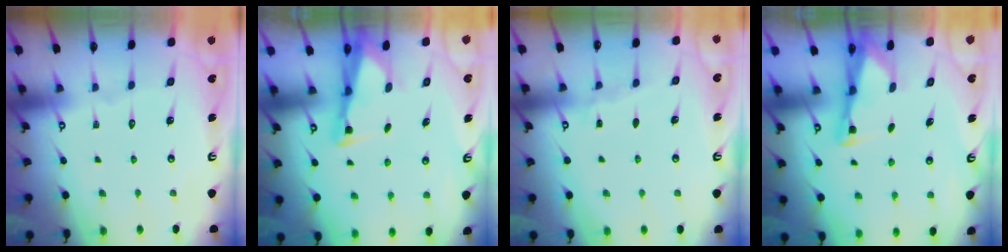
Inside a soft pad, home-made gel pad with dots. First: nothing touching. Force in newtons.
{"total": 2.5, "press": 2.5, "slide": 0.5}
{"total": 4.3, "press": 4.2, "slide": 0.5}
{"total": 2.7, "press": 2.6, "slide": 0.2}